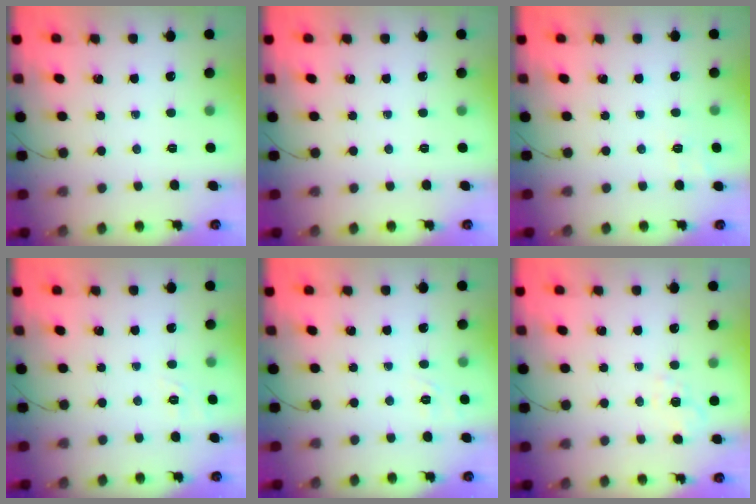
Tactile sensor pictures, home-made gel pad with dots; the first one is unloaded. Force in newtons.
{"total": 0.0}
{"total": 5.4, "press": 5.1, "slide": 1.7}
{"total": 1.5, "press": 0.1, "slide": 1.5}
{"total": 1.8, "press": 0.3, "slide": 1.8}
{"total": 2.2, "press": 1.6, "slide": 1.6}